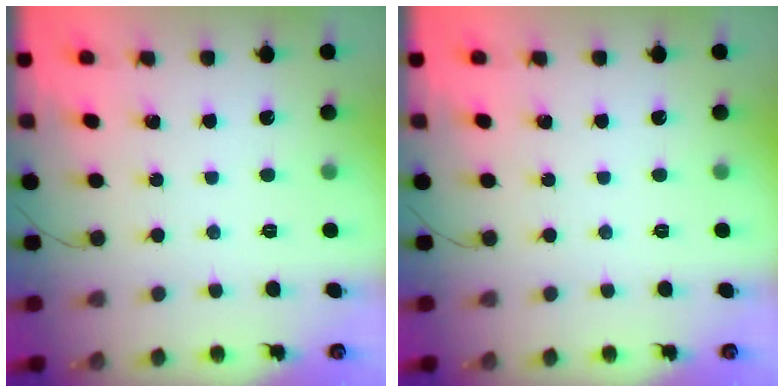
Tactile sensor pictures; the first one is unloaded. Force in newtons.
{"total": 0.0}